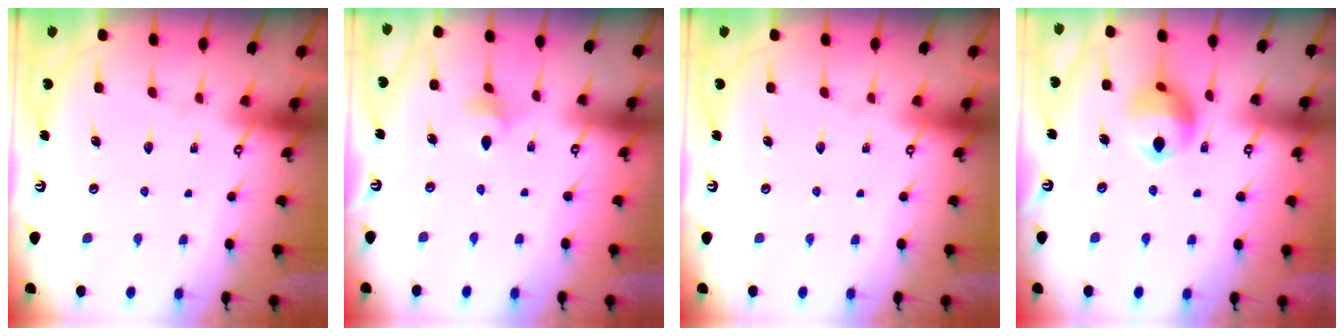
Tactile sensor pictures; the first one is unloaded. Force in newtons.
{"total": 2.9, "press": 2.9, "slide": 0.5}
{"total": 0.0}
{"total": 11.9, "press": 11.8, "slide": 1.6}